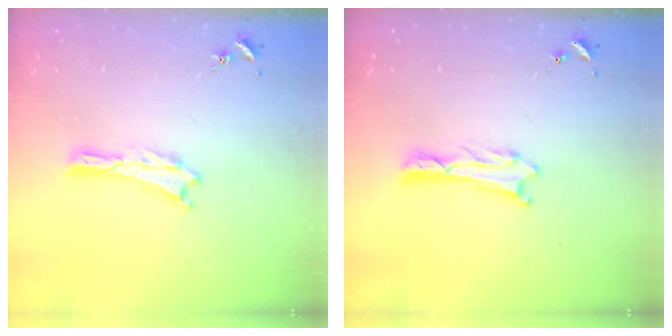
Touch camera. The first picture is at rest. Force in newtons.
{"total": 1.2, "press": 1.2, "slide": 0.0}